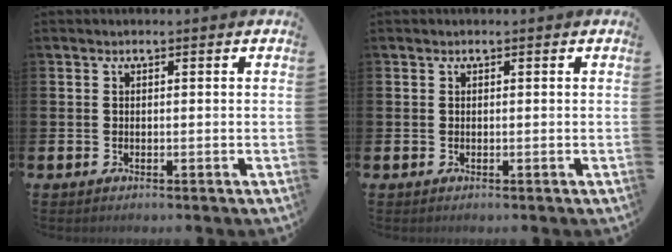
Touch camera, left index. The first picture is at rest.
{"total": 0.0}